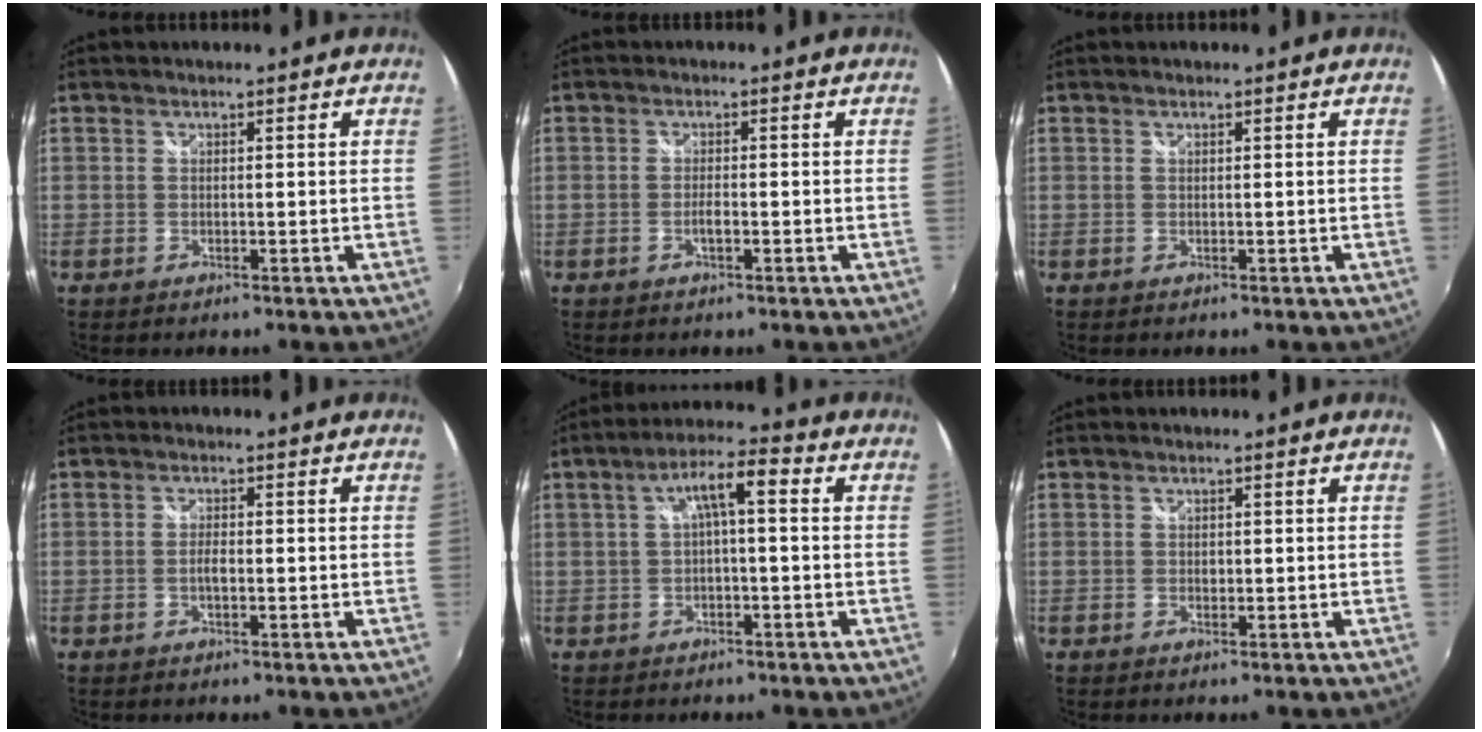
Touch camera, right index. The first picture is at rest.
{"total": 1.6, "force": [-0.7, 0.4, 1.4], "torque": [-0.030, 0.001, -0.013]}
{"total": 0.0}
{"total": 1.8, "force": [-0.5, 0.6, 1.6], "torque": [-0.033, 0.002, -0.010]}
{"total": 6.3, "force": [0.5, 1.4, 6.1], "torque": [-0.118, 0.019, 0.012]}
{"total": 0.7, "force": [0.0, 0.6, 0.3], "torque": [-0.004, 0.000, 0.000]}